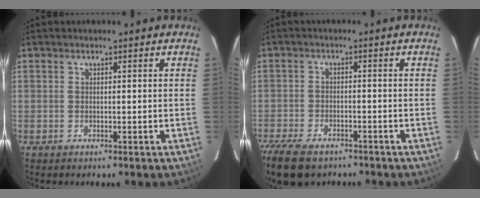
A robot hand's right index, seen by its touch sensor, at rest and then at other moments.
{"total": 12.0, "force": [-9.0, 5.5, 5.8], "torque": [-0.157, -0.033, -0.159]}